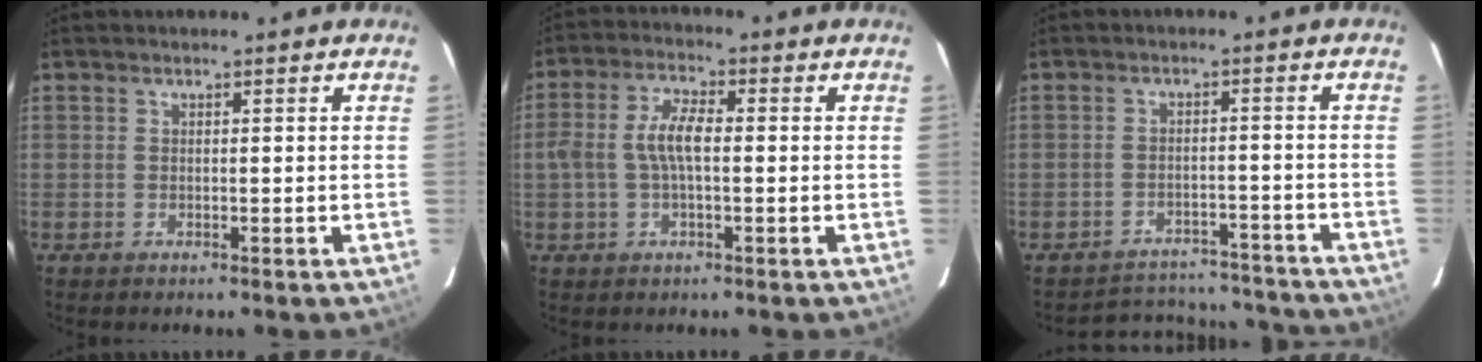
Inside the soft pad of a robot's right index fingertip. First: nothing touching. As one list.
[{"total": 6.4, "force": [-0.4, 2.4, 5.9], "torque": [-0.120, 0.012, -0.008]}, {"total": 13.9, "force": [-12.8, 4.8, 2.4], "torque": [-0.054, 0.035, -0.155]}]